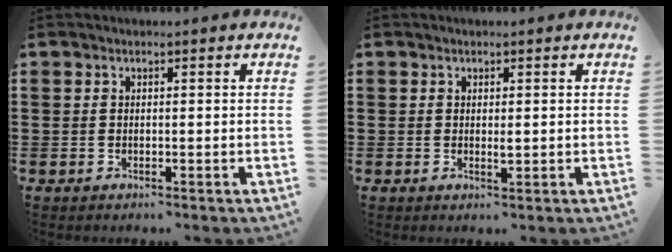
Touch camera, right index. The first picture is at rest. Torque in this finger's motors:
{"motor_torque": [0.81, 0.52, 0.02, 0.01]}